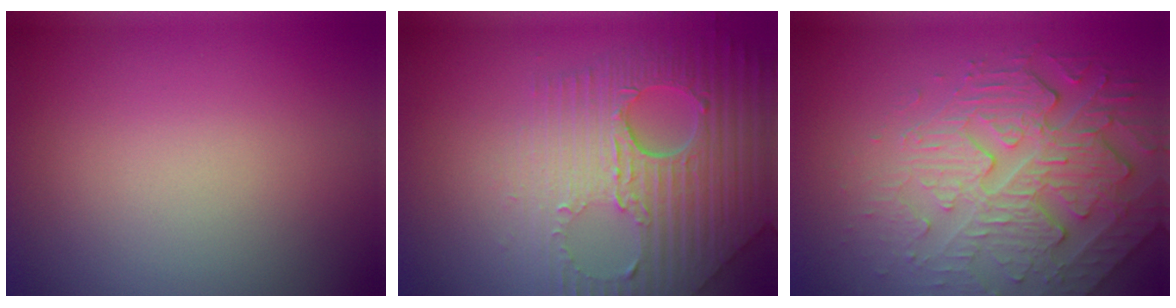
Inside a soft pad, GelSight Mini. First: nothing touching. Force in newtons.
{"total": 8.9, "press": 6.0, "slide": 6.6}
{"total": 5.2, "press": 4.7, "slide": 2.2}